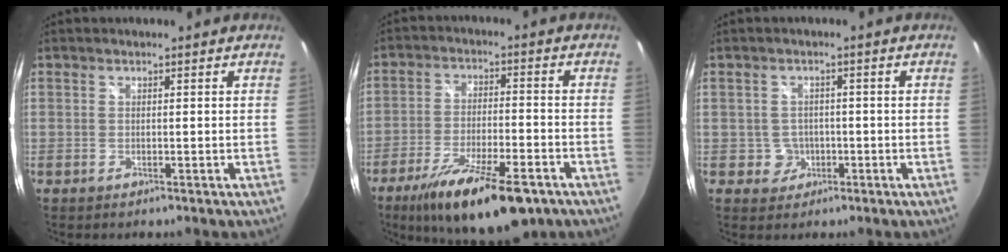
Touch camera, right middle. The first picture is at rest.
{"total": 17.7, "force": [-11.5, 5.3, 12.4], "torque": [-0.225, -0.036, -0.183]}
{"total": 3.5, "force": [-1.0, 3.4, 0.2], "torque": [-0.008, 0.010, -0.010]}